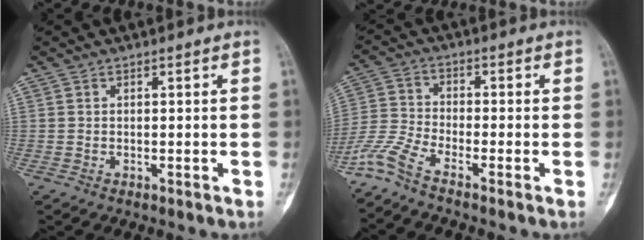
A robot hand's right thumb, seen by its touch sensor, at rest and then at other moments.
{"total": 5.9, "force": [-4.9, 0.2, 3.2], "torque": [-0.088, 0.009, -0.116]}